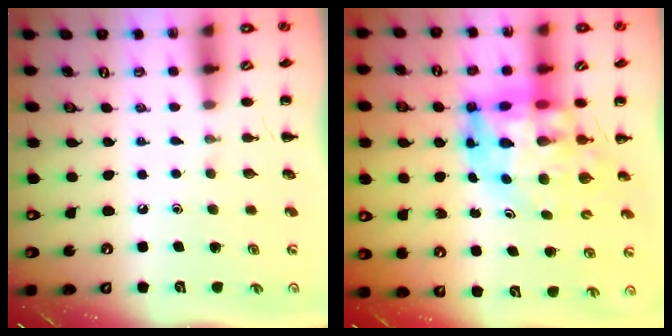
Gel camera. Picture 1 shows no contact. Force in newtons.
{"total": 12.8, "press": 12.3, "slide": 3.7}